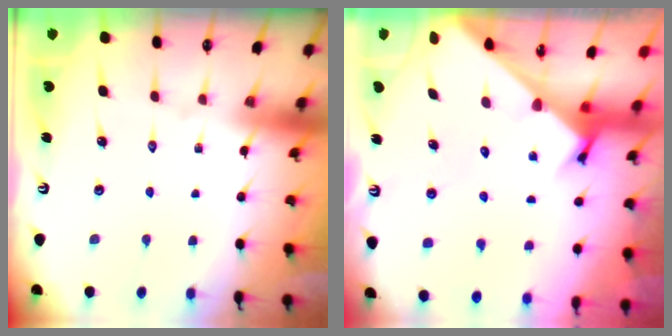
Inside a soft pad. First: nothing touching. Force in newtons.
{"total": 2.5, "press": 2.5, "slide": 0.2}